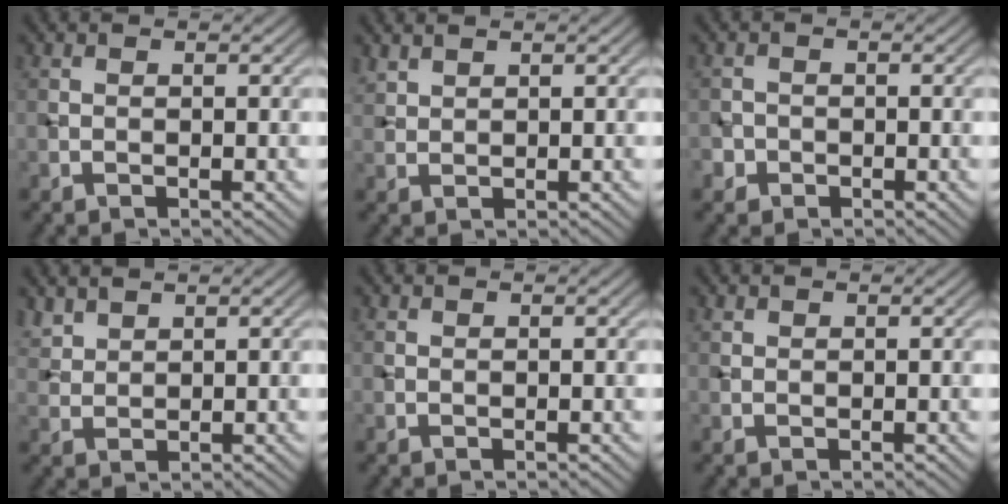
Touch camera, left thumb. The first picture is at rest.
{"total": 1.6, "force": [1.4, 0.5, 0.5], "torque": [-0.016, 0.004, 0.037]}
{"total": 1.6, "force": [-0.8, 1.4, 0.2], "torque": [0.003, -0.002, -0.019]}
{"total": 2.6, "force": [2.2, 1.1, 0.9], "torque": [-0.026, 0.005, 0.054]}
{"total": 0.0}
{"total": 0.6, "force": [0.5, 0.2, 0.1], "torque": [-0.003, 0.000, 0.012]}